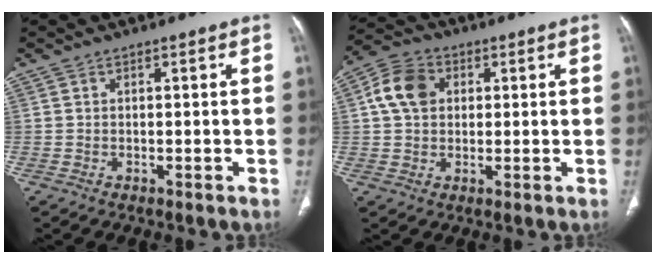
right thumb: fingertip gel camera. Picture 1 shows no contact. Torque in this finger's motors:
{"motor_torque": [-0.05, 0.08, 0.00, 0.01, 0.05]}